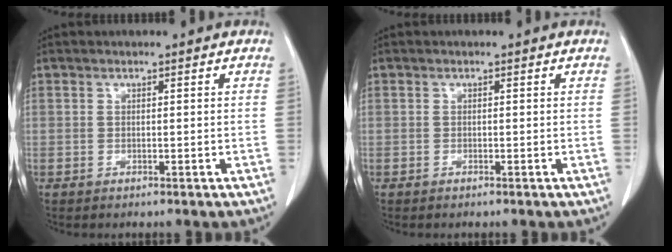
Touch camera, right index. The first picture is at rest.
{"total": 0.0}